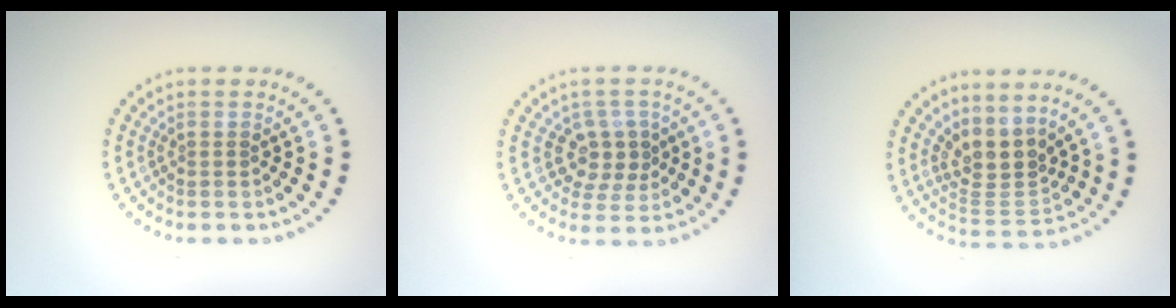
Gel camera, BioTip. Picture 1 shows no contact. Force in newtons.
{"total": 2.8, "press": 2.6, "slide": 1.2}
{"total": 3.5, "press": 2.6, "slide": 2.3}